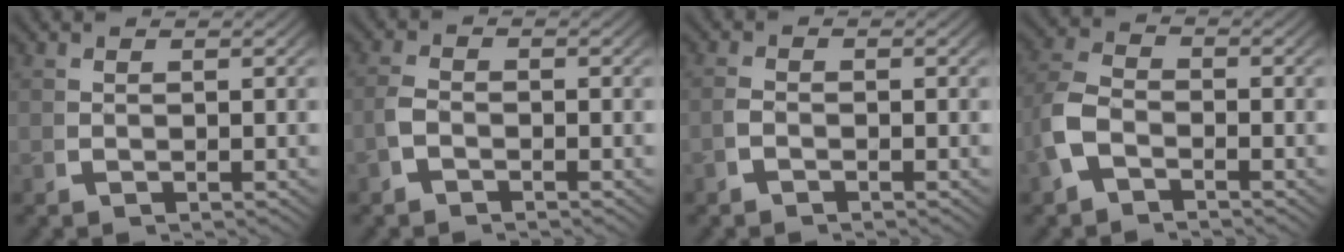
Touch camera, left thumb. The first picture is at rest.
{"total": 1.6, "force": [-1.1, 0.8, 0.8], "torque": [-0.021, -0.002, -0.024]}
{"total": 1.0, "force": [-0.9, 0.3, 0.4], "torque": [-0.010, -0.002, -0.020]}
{"total": 4.1, "force": [-1.5, 2.9, 2.6], "torque": [-0.070, -0.010, -0.026]}